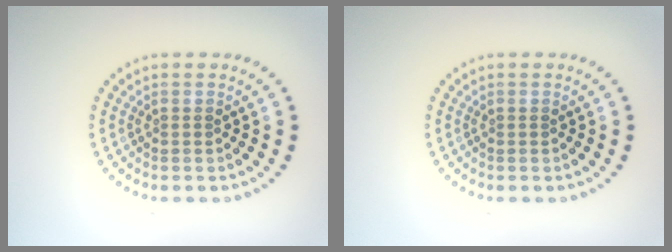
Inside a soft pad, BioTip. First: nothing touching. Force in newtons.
{"total": 0.0}